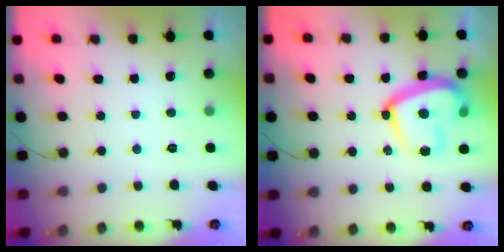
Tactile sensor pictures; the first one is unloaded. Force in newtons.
{"total": 17.6, "press": 17.6, "slide": 1.6}